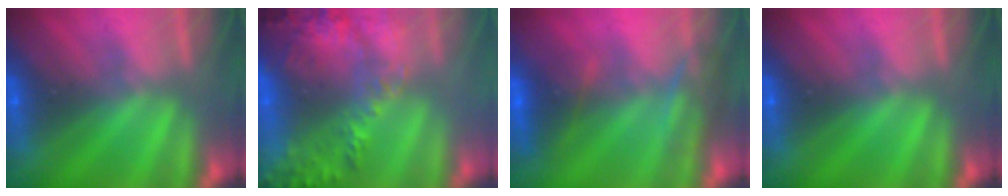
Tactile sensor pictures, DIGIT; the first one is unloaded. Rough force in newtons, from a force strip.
{"total": 8.7}
{"total": 3.6}
{"total": 0.0}